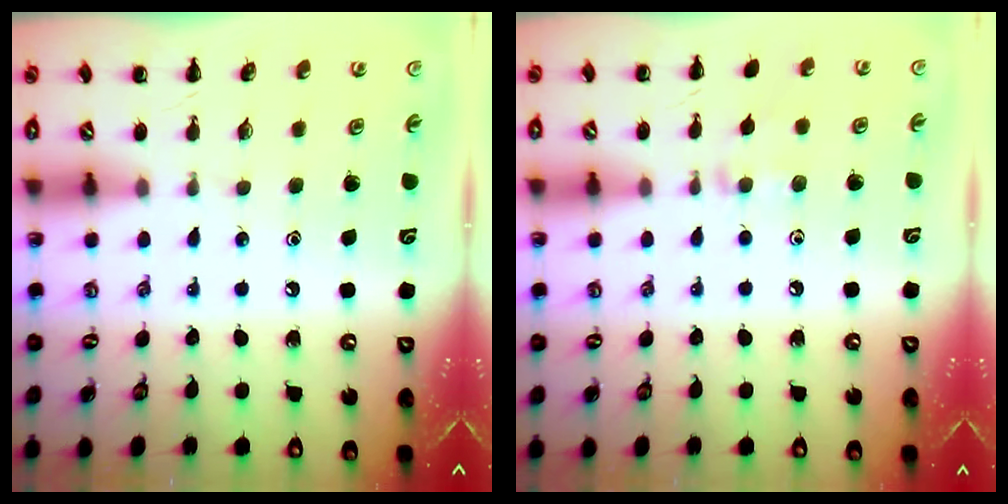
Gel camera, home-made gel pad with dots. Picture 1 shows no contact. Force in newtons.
{"total": 6.2, "press": 6.0, "slide": 1.8}